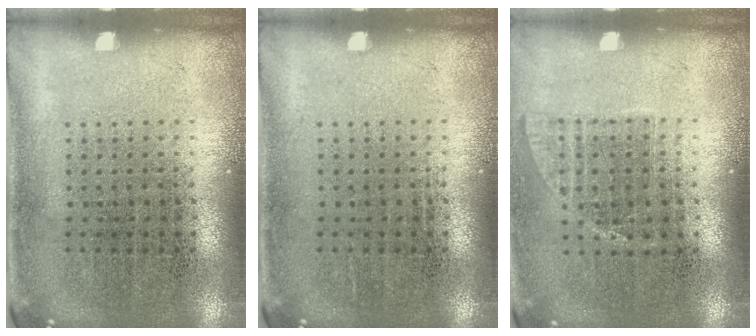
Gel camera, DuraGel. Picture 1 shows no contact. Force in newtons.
{"total": 0.0}
{"total": 1.0, "press": 0.8, "slide": 0.5}